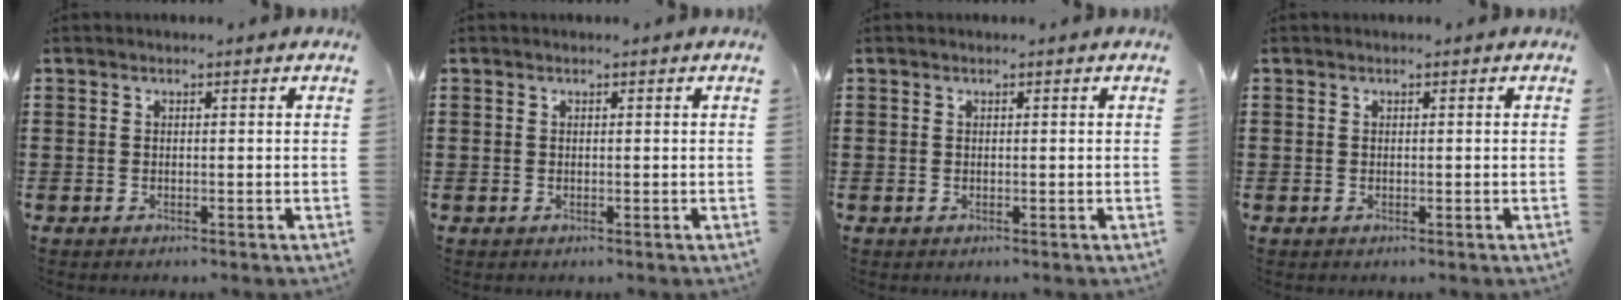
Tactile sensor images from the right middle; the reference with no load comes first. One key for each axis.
{"total": 0.0}
{"total": 0.0}
{"total": 0.0}